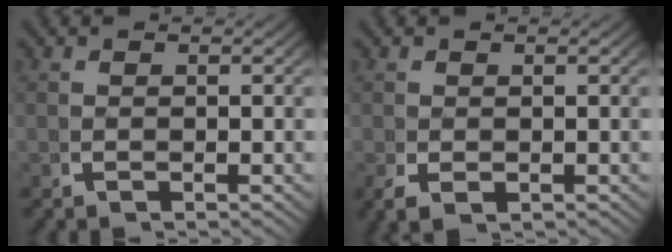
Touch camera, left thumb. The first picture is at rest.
{"total": 1.3, "force": [-0.2, 1.0, 0.9], "torque": [-0.027, -0.014, 0.006]}